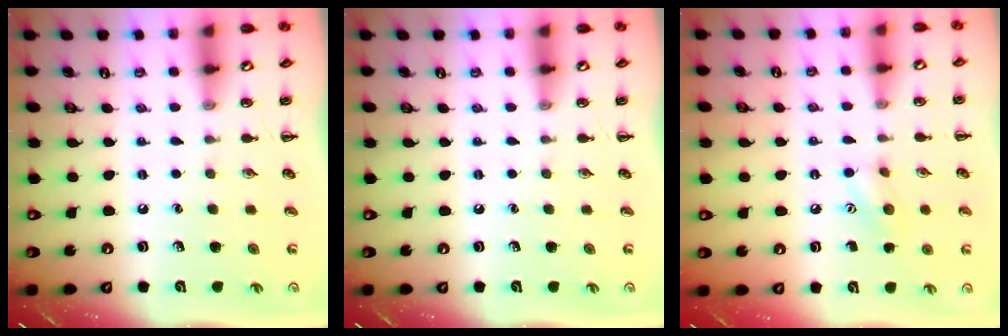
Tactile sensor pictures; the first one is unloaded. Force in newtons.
{"total": 0.0}
{"total": 8.1, "press": 8.0, "slide": 1.5}